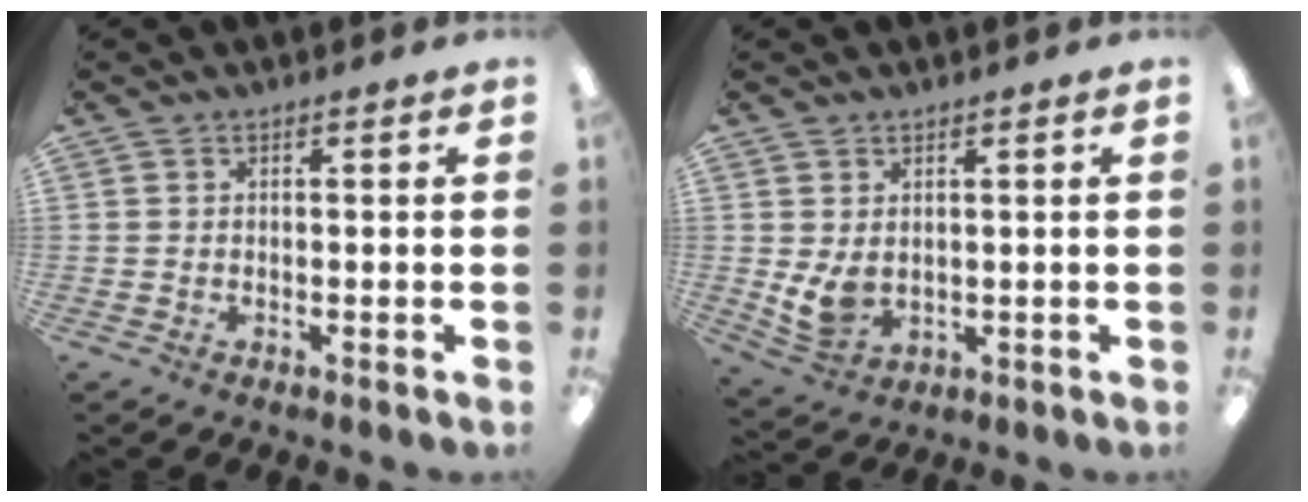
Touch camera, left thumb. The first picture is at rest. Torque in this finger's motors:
{"motor_torque": [0.74, 0.85, 0.80, -0.27, 0.02]}